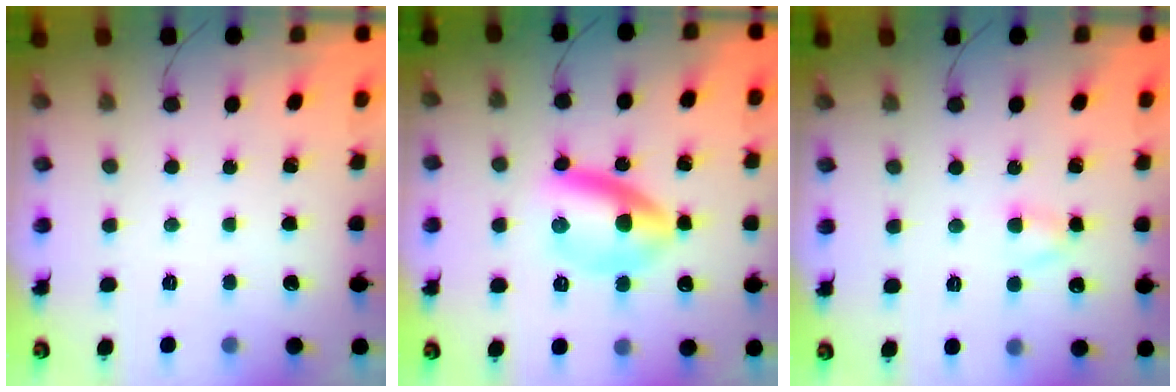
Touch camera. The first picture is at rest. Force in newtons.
{"total": 10.1, "press": 10.1, "slide": 0.5}
{"total": 3.5, "press": 3.1, "slide": 1.4}